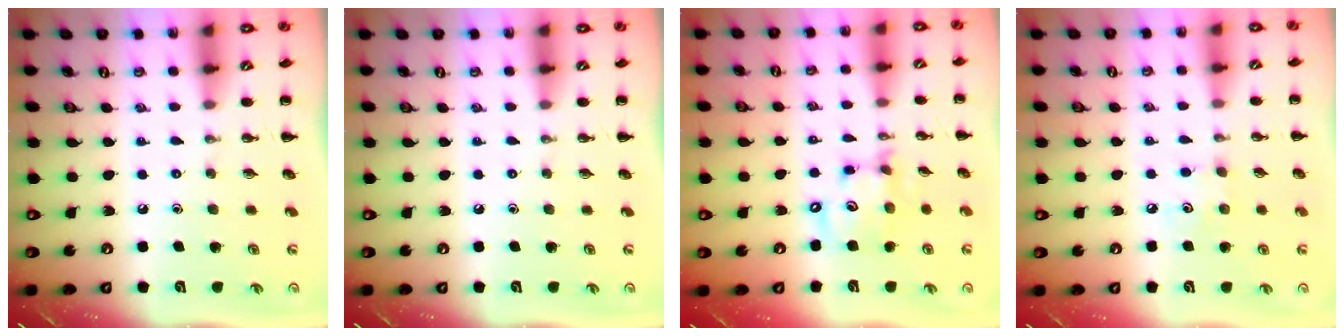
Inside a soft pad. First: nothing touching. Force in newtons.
{"total": 0.0}
{"total": 11.2, "press": 11.0, "slide": 1.9}
{"total": 4.5, "press": 4.4, "slide": 1.1}